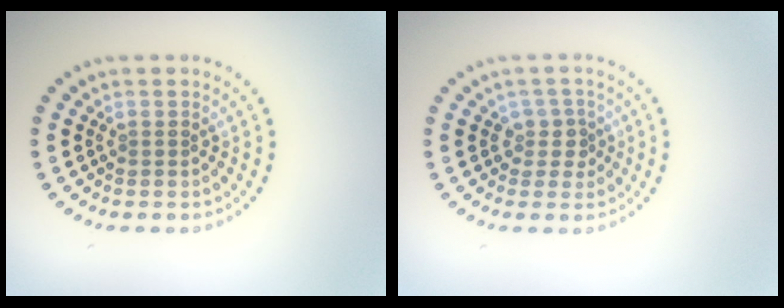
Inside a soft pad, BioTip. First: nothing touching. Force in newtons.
{"total": 1.9, "press": 1.5, "slide": 1.1}